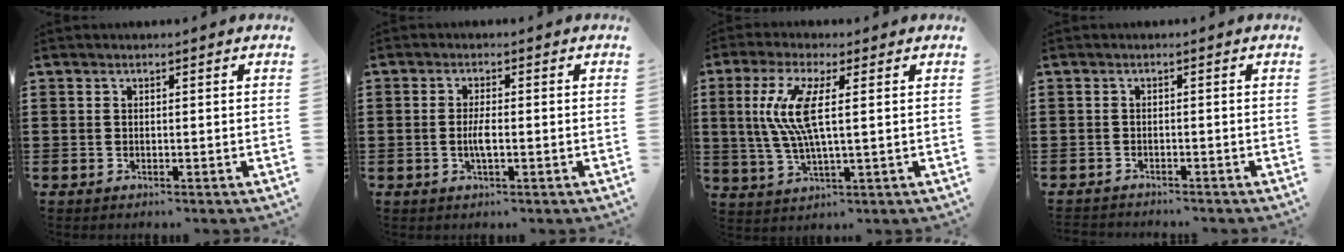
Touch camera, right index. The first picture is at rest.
{"total": 2.7, "force": [-0.6, 0.6, 2.6], "torque": [-0.061, -0.003, -0.017]}
{"total": 8.5, "force": [1.4, 1.6, 8.3], "torque": [-0.194, -0.015, 0.011]}
{"total": 1.1, "force": [-1.1, 0.0, -0.2], "torque": [-0.002, 0.001, -0.024]}